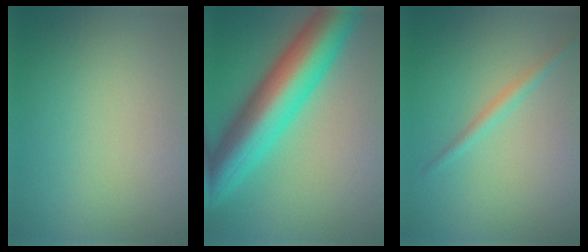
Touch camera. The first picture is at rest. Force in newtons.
{"total": 10.6, "press": 10.6, "slide": 0.2}
{"total": 1.3, "press": 1.3, "slide": 0.1}